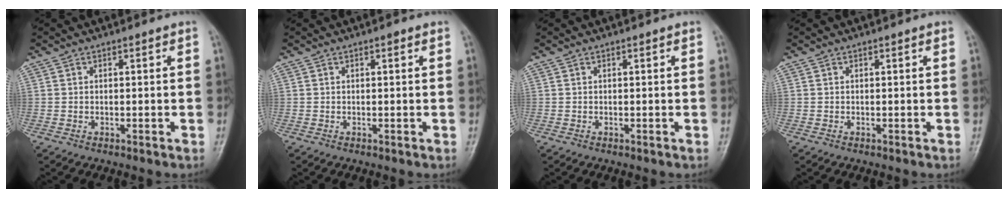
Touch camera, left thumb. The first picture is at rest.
{"total": 0.5, "force": [0.3, 0.1, 0.4], "torque": [-0.005, 0.000, 0.000]}
{"total": 0.0}
{"total": 0.0}